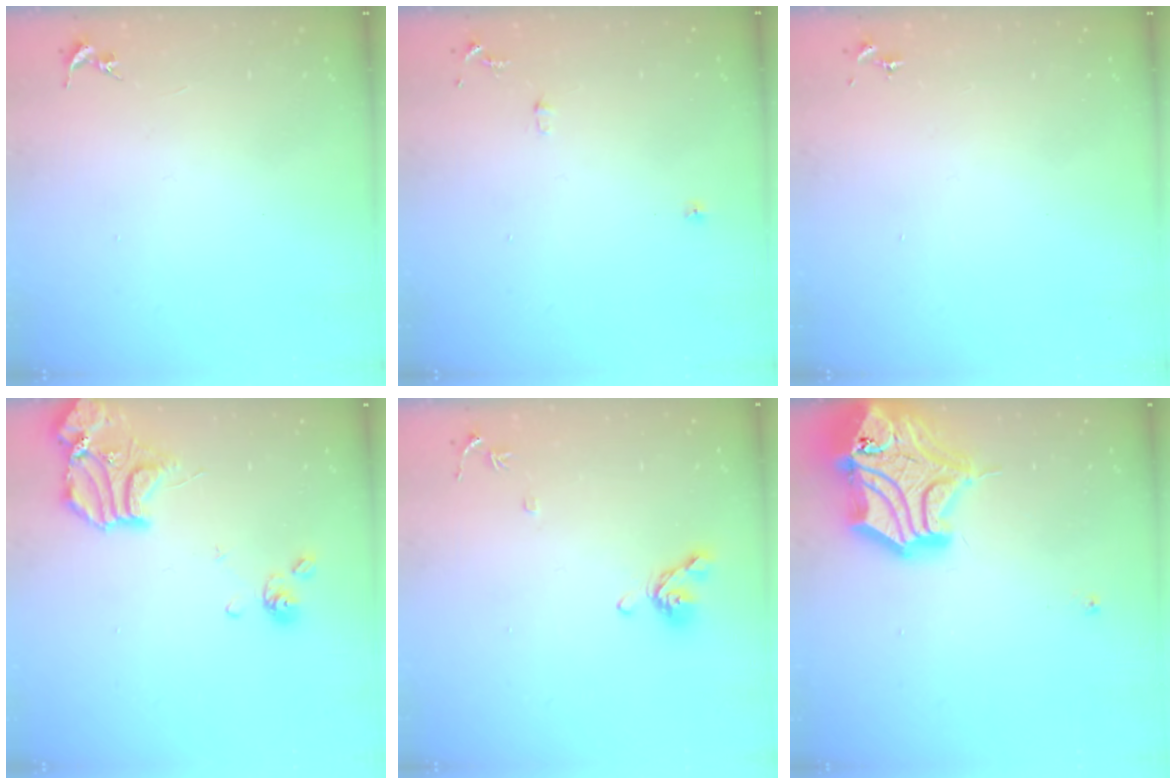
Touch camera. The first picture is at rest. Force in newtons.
{"total": 6.1, "press": 6.1, "slide": 0.7}
{"total": 0.0}
{"total": 14.9, "press": 14.7, "slide": 2.2}
{"total": 8.4, "press": 8.3, "slide": 1.5}
{"total": 23.5, "press": 23.3, "slide": 3.4}